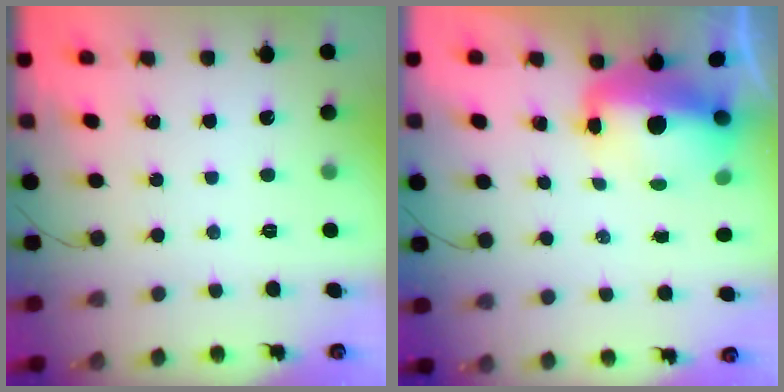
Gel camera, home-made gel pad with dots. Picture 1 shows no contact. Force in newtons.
{"total": 10.6, "press": 10.4, "slide": 2.1}